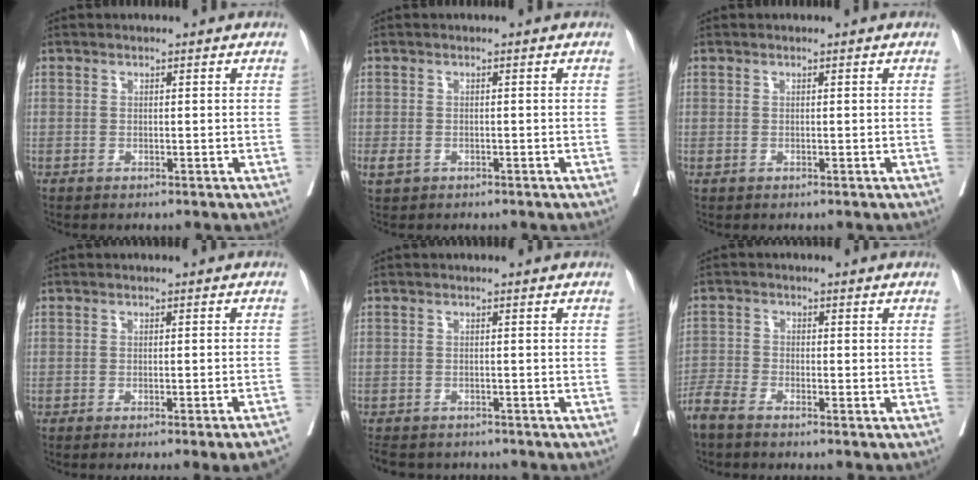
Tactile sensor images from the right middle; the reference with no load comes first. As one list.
[{"total": 1.7, "force": [-0.8, 1.2, 0.8], "torque": [-0.021, -0.001, -0.009]}, {"total": 0.0}, {"total": 8.3, "force": [-7.2, -0.8, 4.1], "torque": [-0.033, -0.013, -0.088]}, {"total": 8.0, "force": [-7.1, 2.9, 2.0], "torque": [-0.041, -0.005, -0.098]}, {"total": 4.0, "force": [-3.6, 0.8, 1.6], "torque": [-0.034, -0.011, -0.077]}]